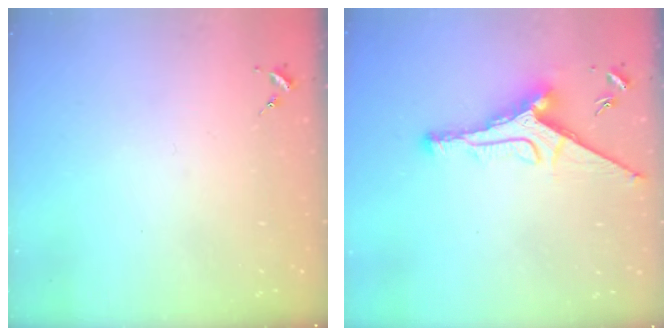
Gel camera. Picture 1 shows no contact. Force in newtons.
{"total": 12.4, "press": 12.3, "slide": 0.9}